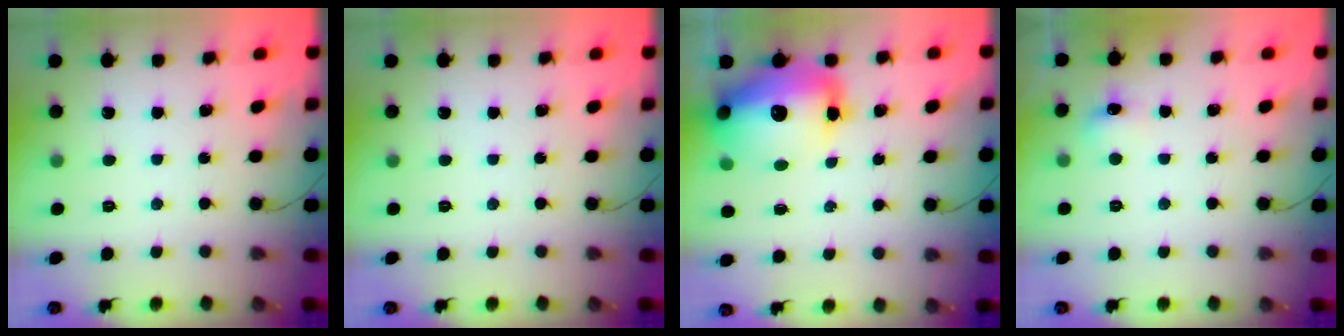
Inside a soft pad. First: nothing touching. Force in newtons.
{"total": 0.0}
{"total": 18.8, "press": 18.1, "slide": 4.8}
{"total": 5.7, "press": 5.5, "slide": 1.6}